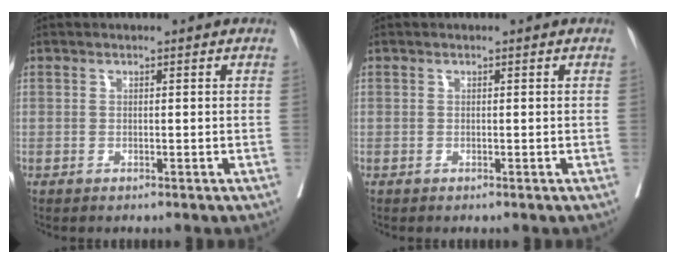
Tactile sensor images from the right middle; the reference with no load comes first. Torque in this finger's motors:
{"motor_torque": [-0.90, -0.35, 0.07, 0.01]}